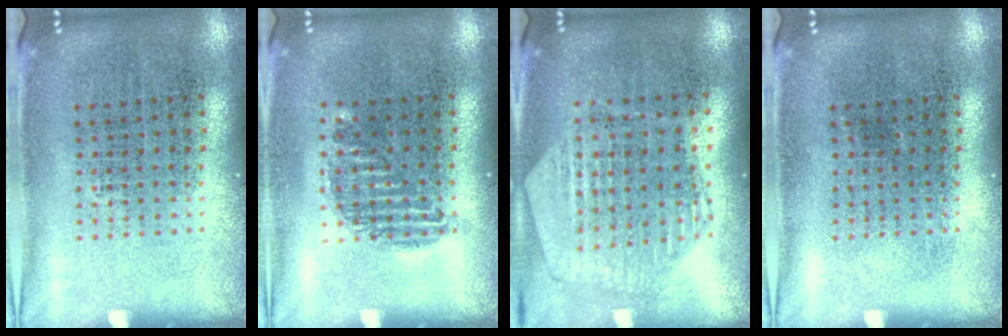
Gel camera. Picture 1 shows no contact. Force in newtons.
{"total": 0.9, "press": 0.8, "slide": 0.4}
{"total": 1.1, "press": 1.1, "slide": 0.1}
{"total": 0.0}